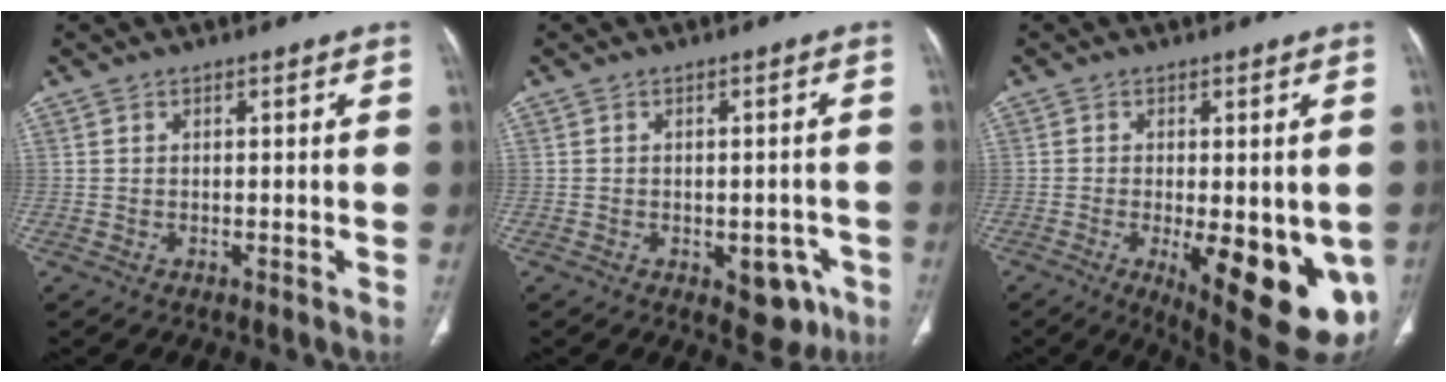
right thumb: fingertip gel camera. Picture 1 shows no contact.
{"total": 5.9, "force": [-2.6, 3.5, 4.0], "torque": [-0.020, 0.013, -0.025]}
{"total": 17.6, "force": [-5.3, 6.4, 15.5], "torque": [-0.153, -0.019, -0.053]}